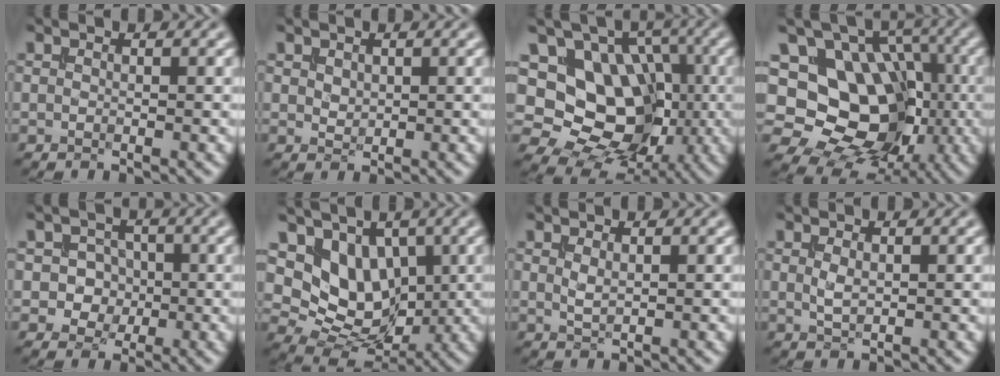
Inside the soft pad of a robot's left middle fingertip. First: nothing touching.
{"total": 0.9, "force": [0.4, 0.7, 0.4], "torque": [-0.011, -0.001, 0.012]}
{"total": 14.0, "force": [0.8, 11.5, 8.0], "torque": [-0.131, 0.020, -0.005]}
{"total": 14.6, "force": [0.1, 11.9, 8.6], "torque": [-0.126, 0.012, -0.006]}
{"total": 3.3, "force": [-0.3, 2.9, 1.4], "torque": [-0.005, 0.004, -0.024]}
{"total": 7.1, "force": [1.7, 5.4, 4.3], "torque": [-0.075, -0.020, 0.023]}
{"total": 1.0, "force": [0.4, 0.4, 0.8], "torque": [-0.023, -0.001, 0.012]}
{"total": 1.2, "force": [0.3, 0.6, 1.0], "torque": [-0.028, -0.002, 0.009]}